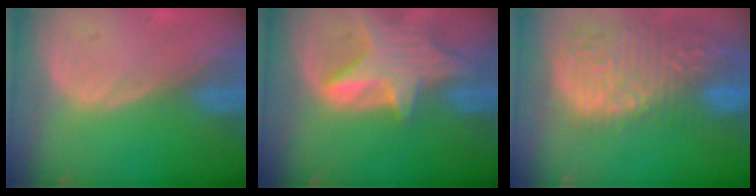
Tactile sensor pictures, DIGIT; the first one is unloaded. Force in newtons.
{"total": 8.1, "press": 7.4, "slide": 3.4}
{"total": 15.4, "press": 12.6, "slide": 8.9}